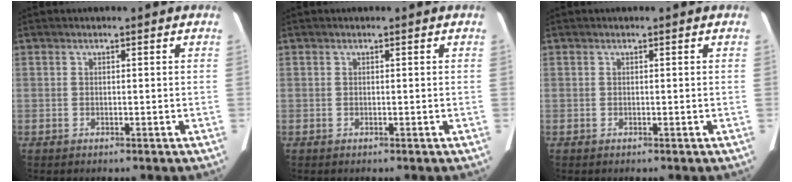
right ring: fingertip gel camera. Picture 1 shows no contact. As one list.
[{"total": 0.0}, {"total": 0.0}]